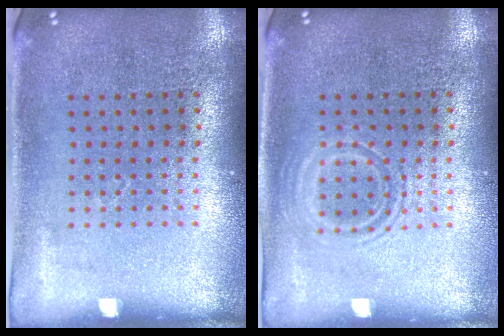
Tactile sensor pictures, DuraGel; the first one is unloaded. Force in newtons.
{"total": 1.0, "press": 1.0, "slide": 0.2}